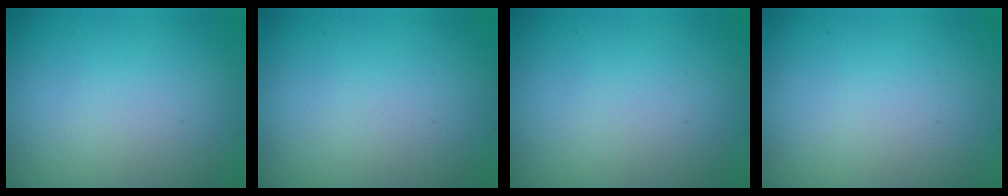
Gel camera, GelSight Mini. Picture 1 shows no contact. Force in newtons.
{"total": 0.0}
{"total": 0.0}
{"total": 0.0}